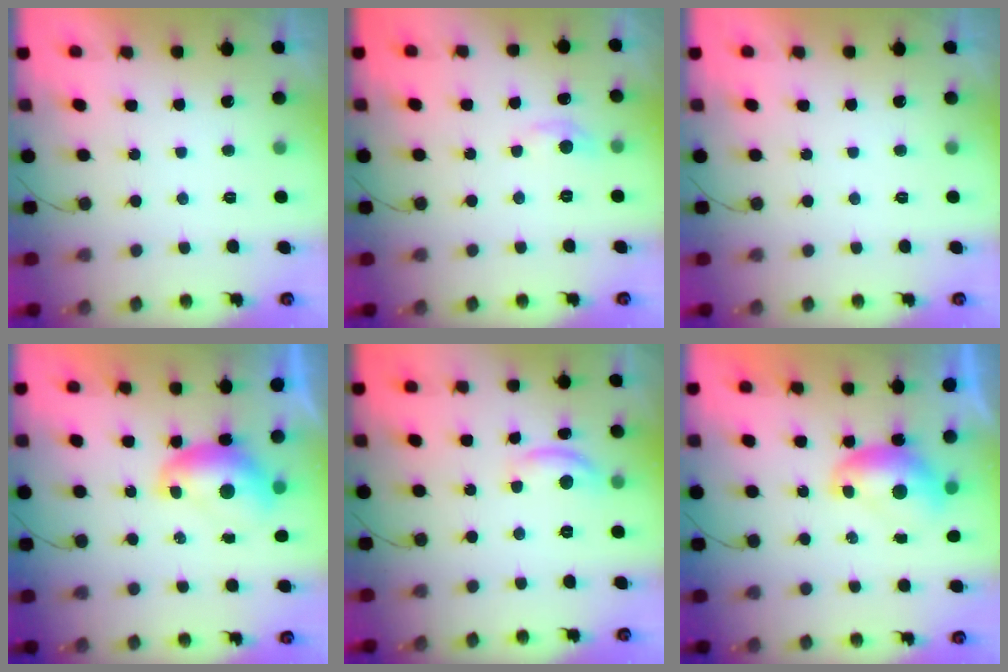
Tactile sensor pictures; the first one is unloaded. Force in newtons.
{"total": 6.3, "press": 6.3, "slide": 0.7}
{"total": 0.0}
{"total": 7.6, "press": 7.6, "slide": 0.2}
{"total": 7.4, "press": 7.4, "slide": 0.5}
{"total": 7.4, "press": 7.4, "slide": 0.1}